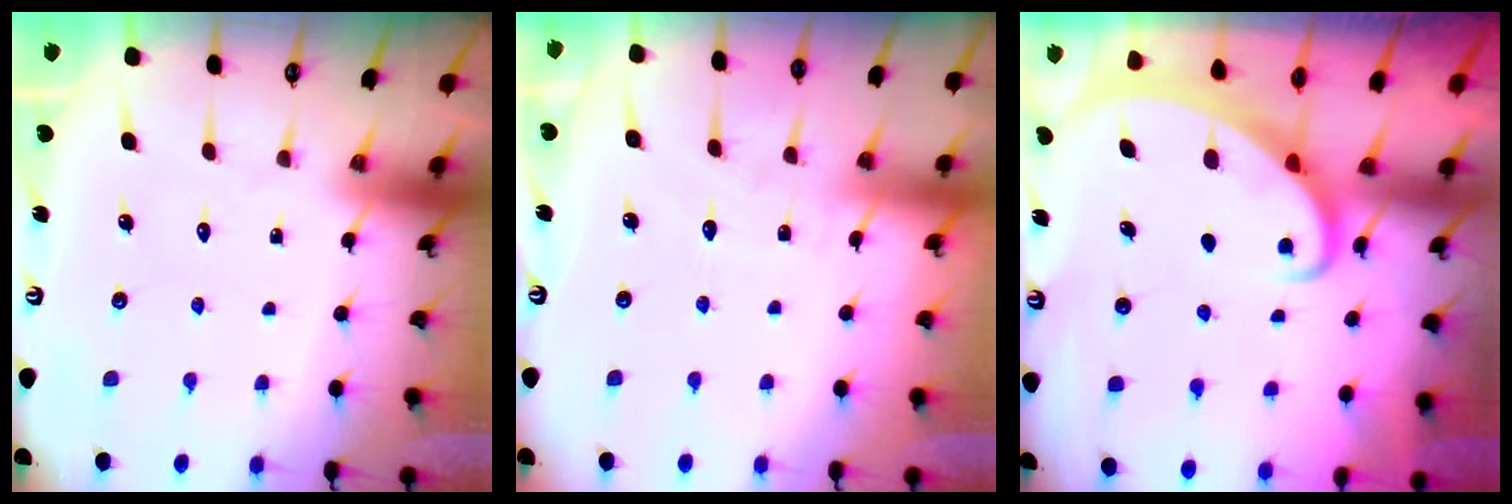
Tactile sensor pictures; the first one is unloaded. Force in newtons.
{"total": 4.8, "press": 4.7, "slide": 0.6}
{"total": 2.0, "press": 2.0, "slide": 0.4}